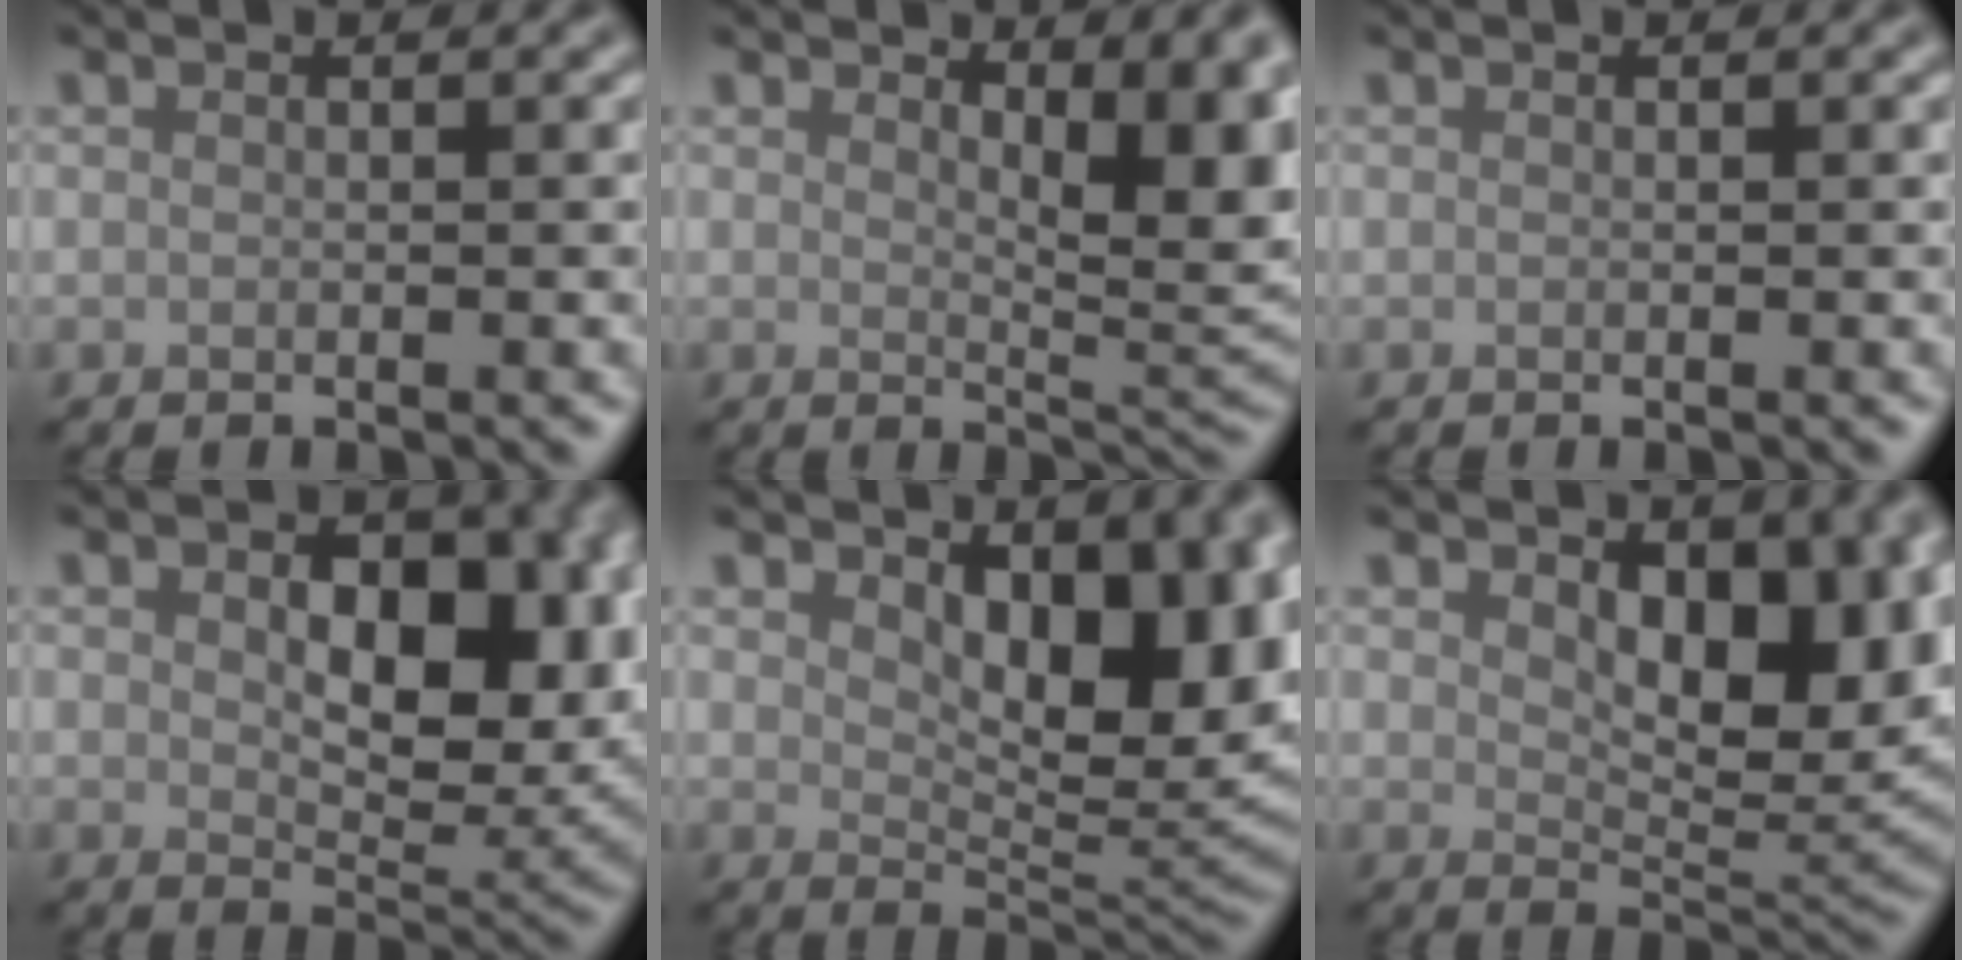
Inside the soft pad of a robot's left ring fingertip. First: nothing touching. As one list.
[{"total": 6.0, "force": [2.1, 2.7, 5.0], "torque": [-0.063, -0.013, 0.035]}, {"total": 0.0}, {"total": 10.7, "force": [1.9, 6.2, 8.5], "torque": [-0.121, -0.013, 0.037]}, {"total": 9.6, "force": [3.0, 4.9, 7.7], "torque": [-0.110, -0.014, 0.049]}, {"total": 8.7, "force": [2.7, 4.6, 6.9], "torque": [-0.103, -0.018, 0.047]}]